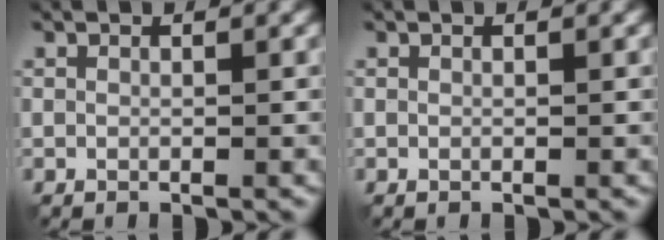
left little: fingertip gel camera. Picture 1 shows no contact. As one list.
[{"total": 0.0}]